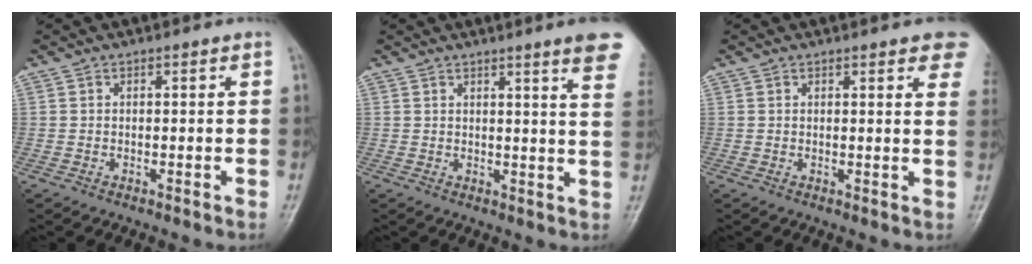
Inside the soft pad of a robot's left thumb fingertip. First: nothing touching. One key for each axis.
{"total": 9.9, "fx": 6.7, "fy": 0.5, "fz": 7.2, "tx": -0.073, "ty": -0.023, "tz": 0.062}
{"total": 8.4, "fx": 5.6, "fy": 2.3, "fz": 5.9, "tx": -0.043, "ty": -0.012, "tz": 0.054}